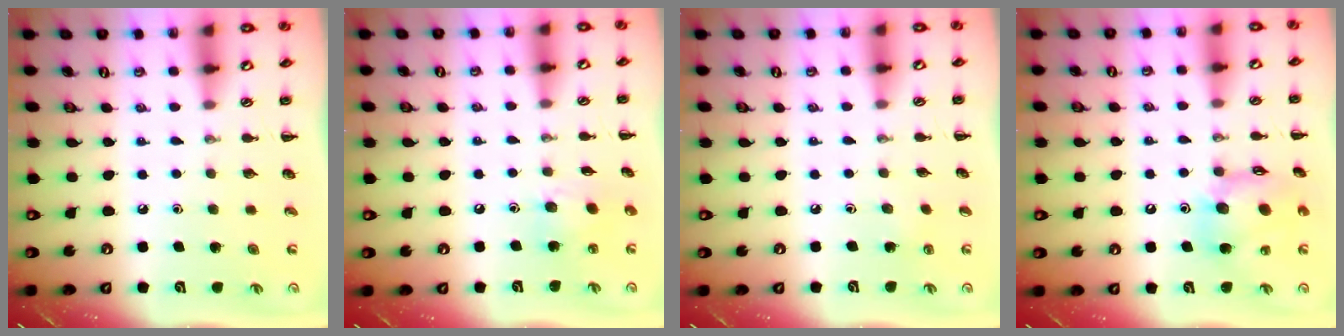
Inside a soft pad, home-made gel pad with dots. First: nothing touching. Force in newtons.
{"total": 8.8, "press": 8.6, "slide": 1.8}
{"total": 3.3, "press": 3.1, "slide": 1.0}
{"total": 14.4, "press": 14.3, "slide": 2.1}